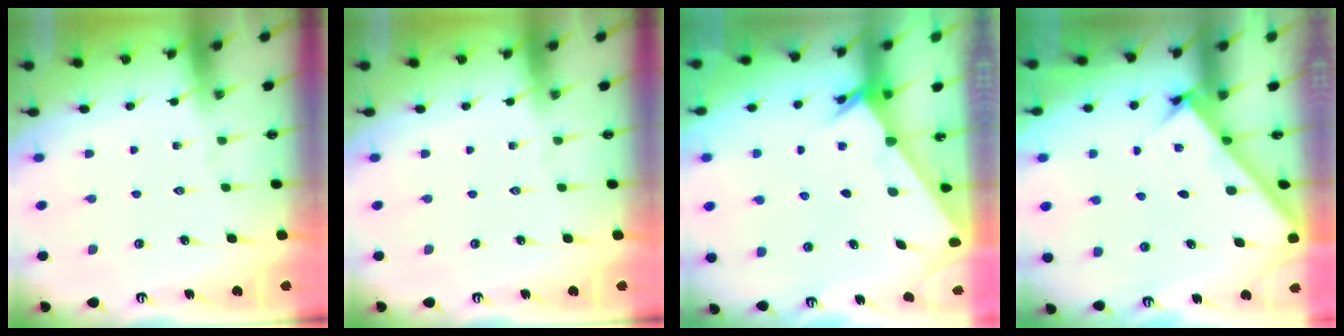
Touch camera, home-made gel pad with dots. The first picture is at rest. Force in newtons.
{"total": 0.0}
{"total": 2.2, "press": 2.2, "slide": 0.2}
{"total": 2.8, "press": 2.8, "slide": 0.4}